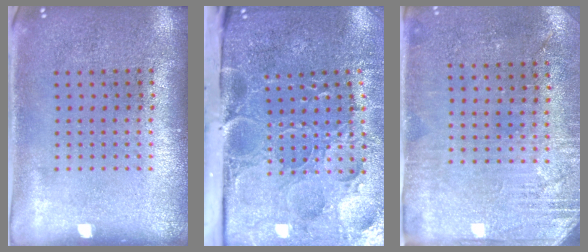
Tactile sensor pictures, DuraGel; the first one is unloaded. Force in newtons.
{"total": 5.4, "press": 4.1, "slide": 3.5}
{"total": 2.9, "press": 2.7, "slide": 1.1}